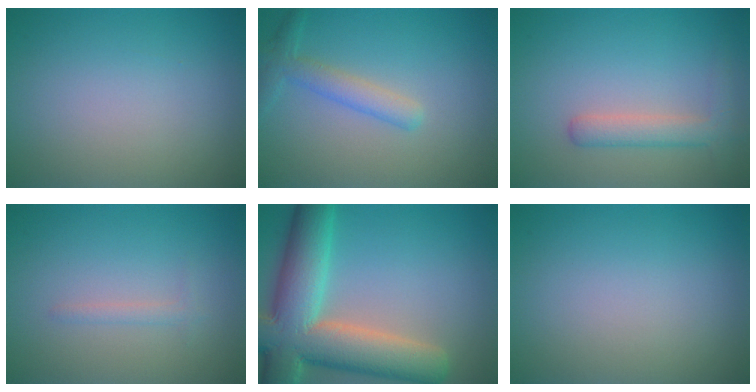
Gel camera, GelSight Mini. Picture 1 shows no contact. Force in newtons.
{"total": 2.6, "press": 2.6, "slide": 0.1}
{"total": 2.8, "press": 2.8, "slide": 0.2}
{"total": 0.9, "press": 0.9, "slide": 0.0}
{"total": 12.0, "press": 11.9, "slide": 1.0}
{"total": 0.0}